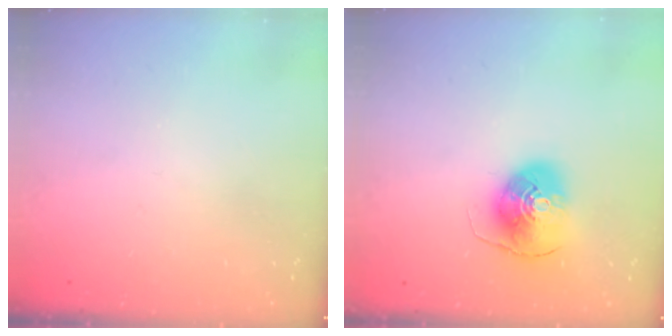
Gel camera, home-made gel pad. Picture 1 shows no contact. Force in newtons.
{"total": 10.2, "press": 10.1, "slide": 1.5}